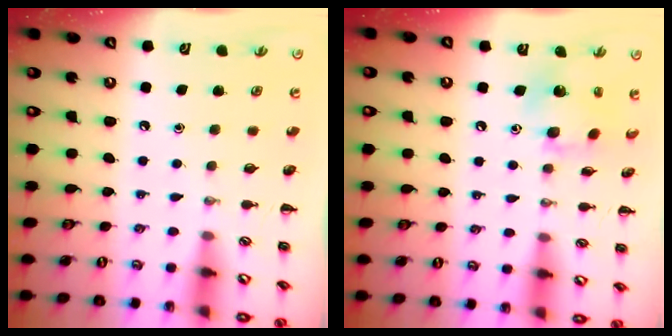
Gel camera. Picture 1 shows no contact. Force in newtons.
{"total": 7.5, "press": 7.5, "slide": 0.5}